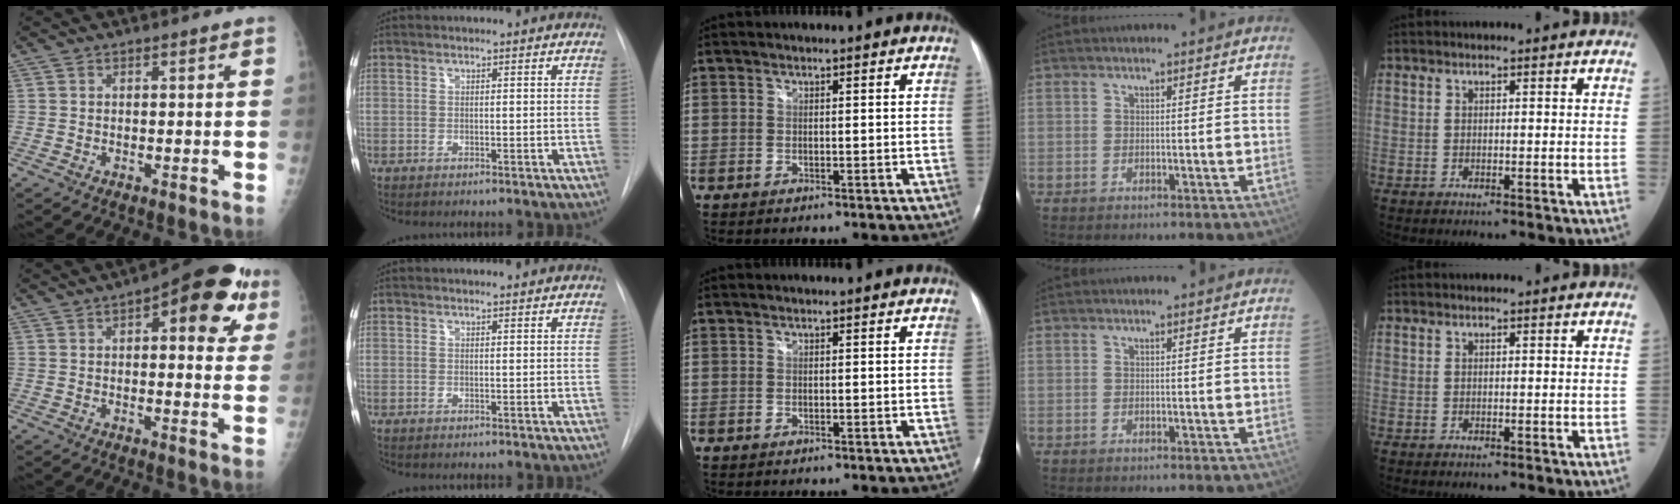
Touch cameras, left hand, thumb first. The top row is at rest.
{"thumb": {"total": 15.0, "force": [6.2, 6.2, 12.2], "torque": [-0.116, -0.004, 0.068]}, "index": {"total": 1.3, "force": [1.3, 0.2, 0.1], "torque": [-0.008, 0.006, 0.014]}}